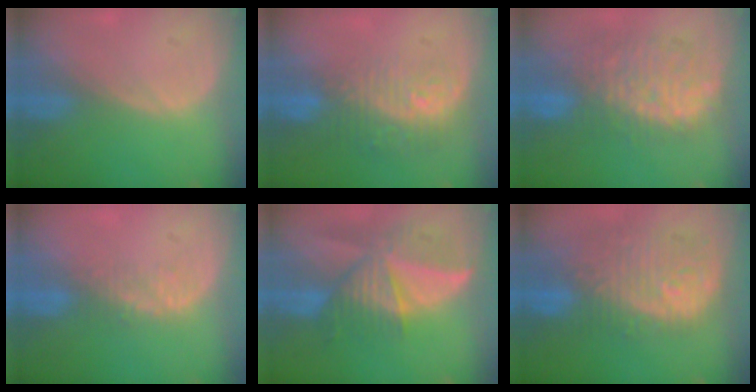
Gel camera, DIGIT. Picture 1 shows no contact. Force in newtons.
{"total": 9.6, "press": 8.0, "slide": 5.4}
{"total": 10.2, "press": 9.7, "slide": 3.2}
{"total": 2.9, "press": 2.3, "slide": 1.8}
{"total": 9.6, "press": 8.6, "slide": 4.3}
{"total": 12.0, "press": 10.7, "slide": 5.3}